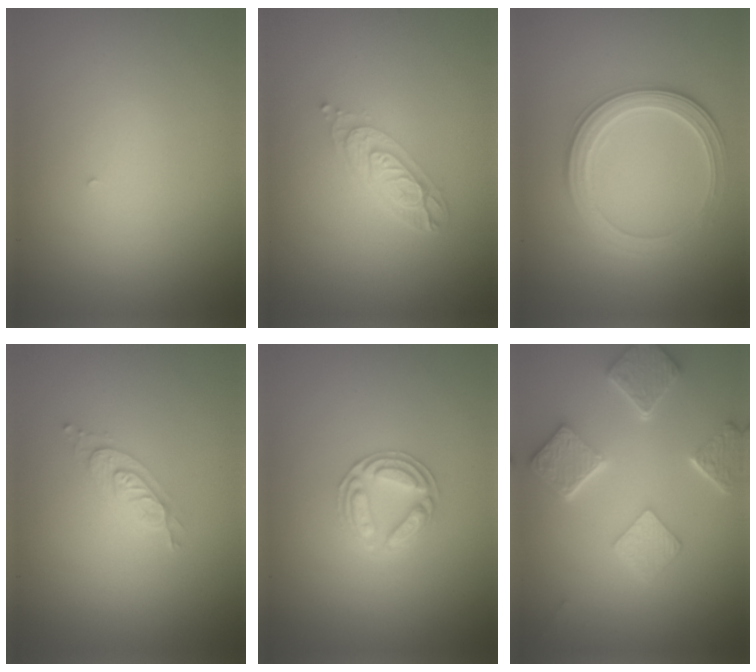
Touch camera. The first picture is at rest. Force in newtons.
{"total": 3.4, "press": 2.6, "slide": 2.2}
{"total": 3.4, "press": 3.4, "slide": 0.7}
{"total": 2.2, "press": 2.2, "slide": 0.3}
{"total": 2.8, "press": 2.7, "slide": 0.5}
{"total": 5.7, "press": 4.6, "slide": 3.5}